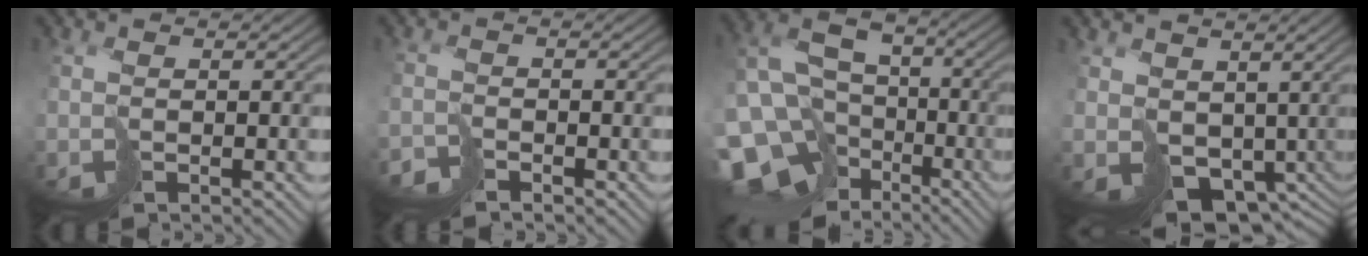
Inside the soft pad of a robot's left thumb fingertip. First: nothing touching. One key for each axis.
{"total": 2.5, "fx": -2.3, "fy": -0.2, "fz": -1.0, "tx": 0.038, "ty": -0.002, "tz": -0.050}
{"total": 14.2, "fx": -6.3, "fy": 10.8, "fz": 6.8, "tx": -0.186, "ty": -0.028, "tz": -0.106}
{"total": 8.2, "fx": 0.2, "fy": 6.2, "fz": 5.4, "tx": -0.116, "ty": -0.045, "tz": 0.026}